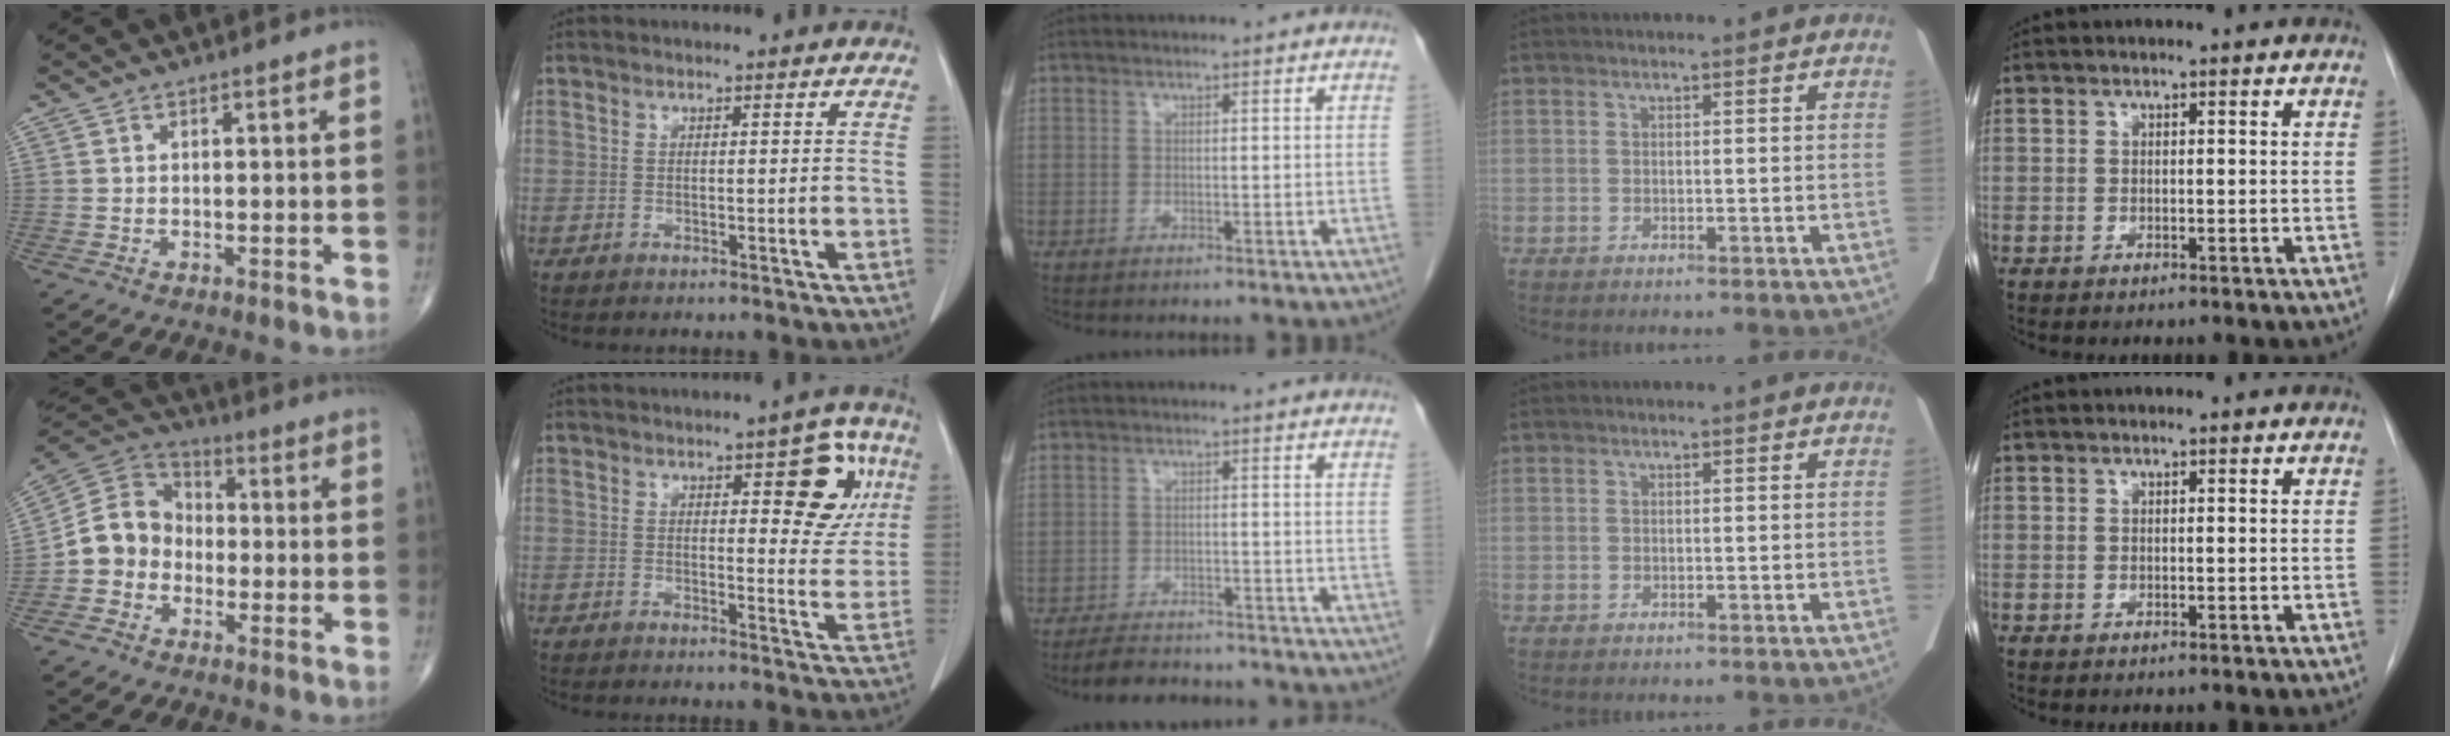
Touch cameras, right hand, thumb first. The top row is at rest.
{"thumb": {"total": 10.1, "force": [-2.5, 8.8, 4.3], "torque": [-0.058, 0.044, -0.062]}, "index": {"total": 8.5, "force": [3.5, 3.0, 7.1], "torque": [-0.072, 0.006, 0.040]}, "middle": {"total": 9.7, "force": [-9.0, 2.4, 2.8], "torque": [-0.043, 0.003, -0.120]}}